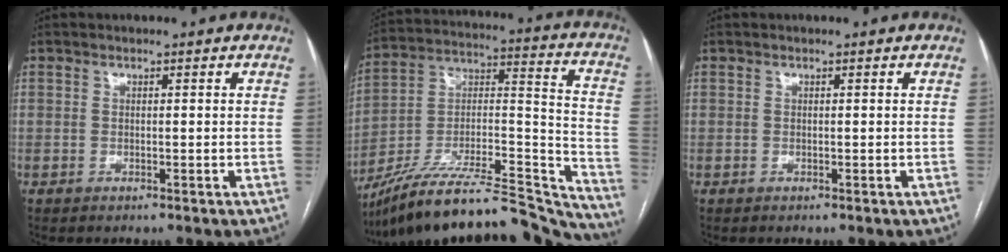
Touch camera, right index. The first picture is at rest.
{"total": 31.8, "force": [-29.0, 4.5, 12.3], "torque": [-0.140, 0.019, -0.431]}
{"total": 0.0}